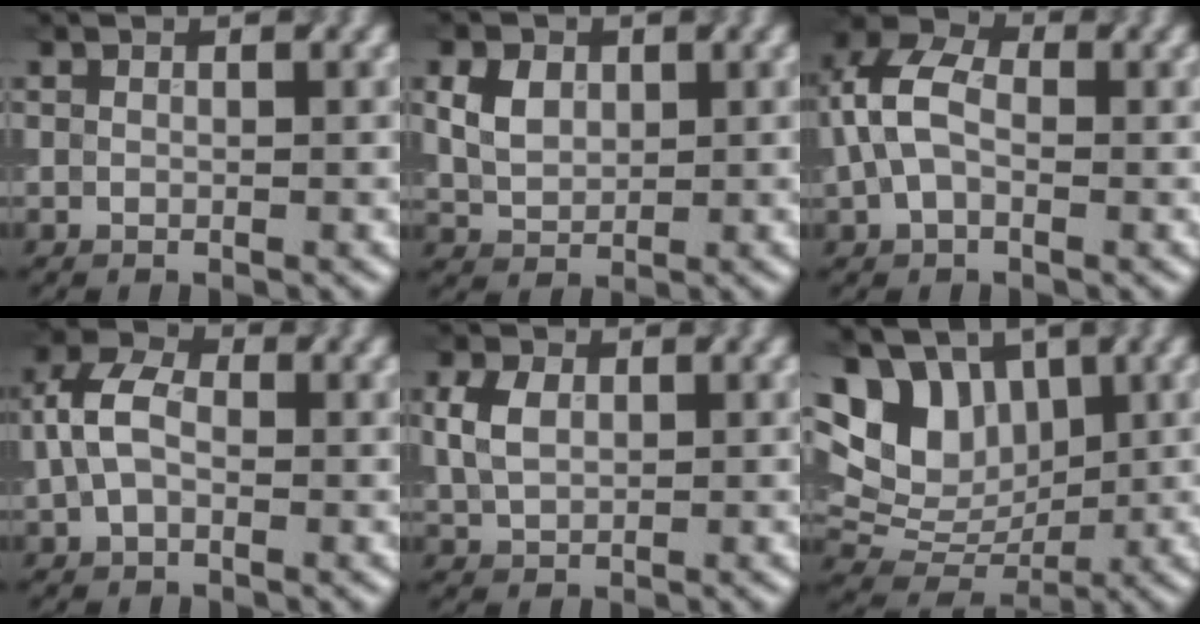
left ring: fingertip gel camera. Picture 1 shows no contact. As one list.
[{"total": 3.0, "force": [0.9, 2.2, 1.9], "torque": [-0.047, 0.007, 0.022]}, {"total": 5.2, "force": [-0.2, 3.2, 4.1], "torque": [-0.090, 0.022, -0.010]}, {"total": 4.4, "force": [-0.3, 2.8, 3.4], "torque": [-0.076, 0.015, -0.007]}, {"total": 3.1, "force": [0.6, 2.1, 2.2], "torque": [-0.055, 0.011, 0.017]}, {"total": 9.7, "force": [3.7, 7.0, 5.6], "torque": [-0.103, 0.035, 0.062]}]